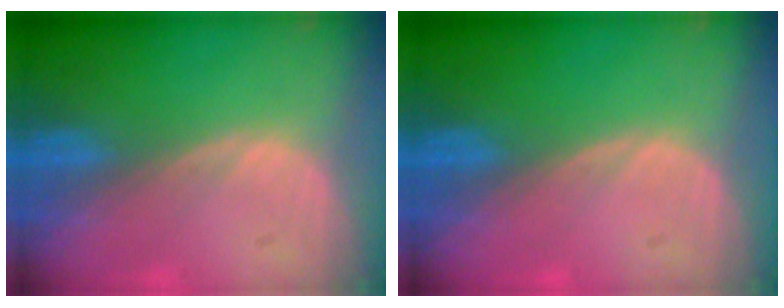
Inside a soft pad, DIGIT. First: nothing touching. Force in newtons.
{"total": 0.0}